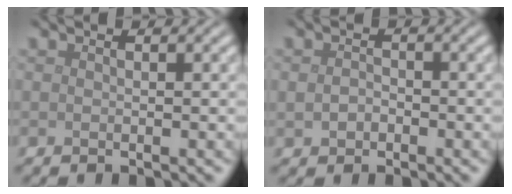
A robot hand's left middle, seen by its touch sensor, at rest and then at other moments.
{"total": 1.3, "force": [-0.3, 1.1, 0.7], "torque": [-0.016, -0.002, -0.008]}